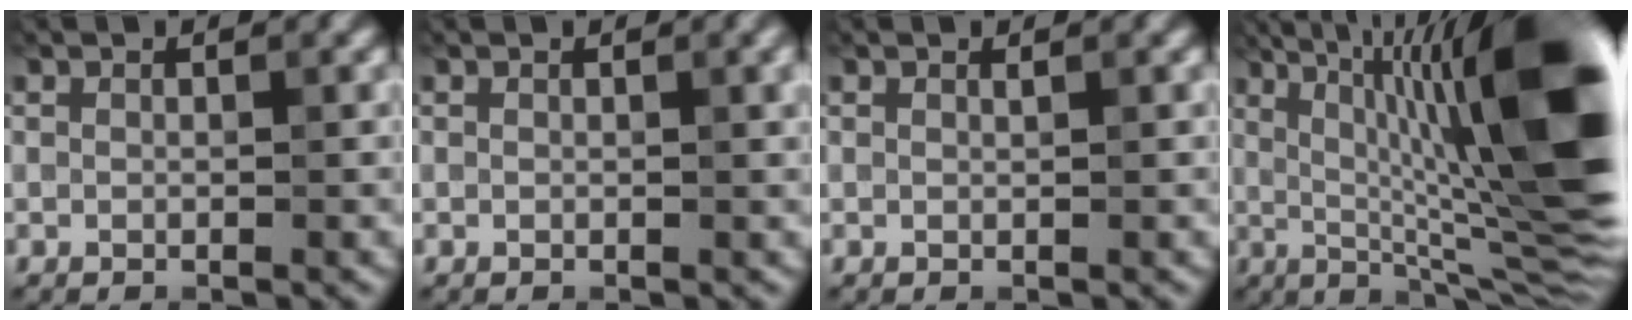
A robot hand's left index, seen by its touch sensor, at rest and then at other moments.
{"total": 1.8, "force": [0.6, 0.7, 1.6], "torque": [-0.012, 0.005, 0.012]}
{"total": 0.0}
{"total": 17.0, "force": [2.2, 3.6, 16.4], "torque": [-0.231, 0.023, 0.048]}